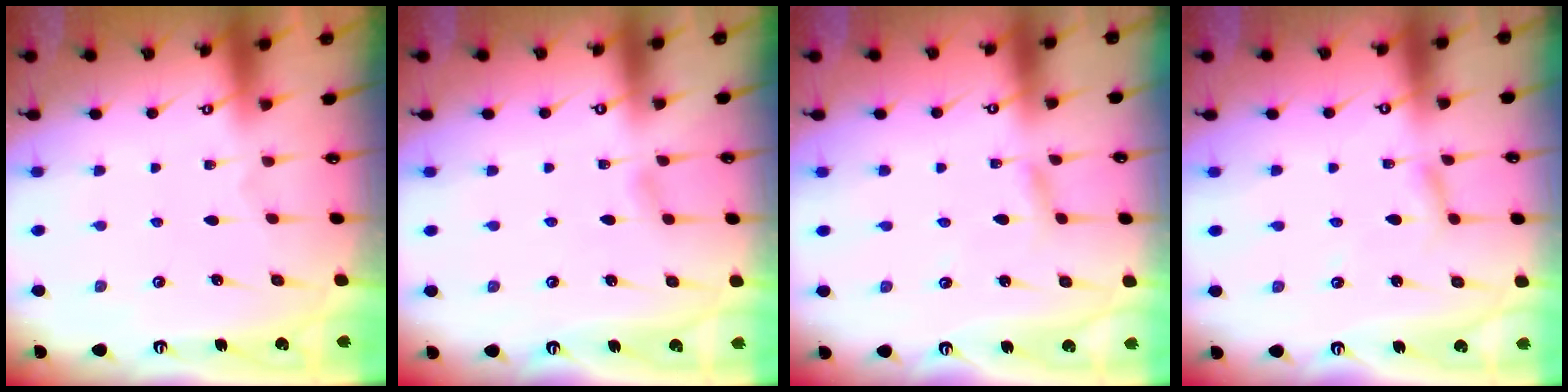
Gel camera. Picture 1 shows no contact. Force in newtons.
{"total": 4.9, "press": 4.9, "slide": 0.6}
{"total": 2.5, "press": 2.5, "slide": 0.2}
{"total": 2.1, "press": 2.1, "slide": 0.2}